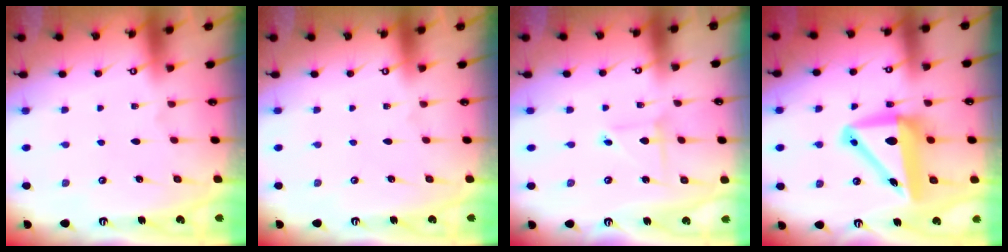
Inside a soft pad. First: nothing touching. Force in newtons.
{"total": 0.0}
{"total": 2.4, "press": 2.4, "slide": 0.3}
{"total": 11.8, "press": 11.3, "slide": 3.5}